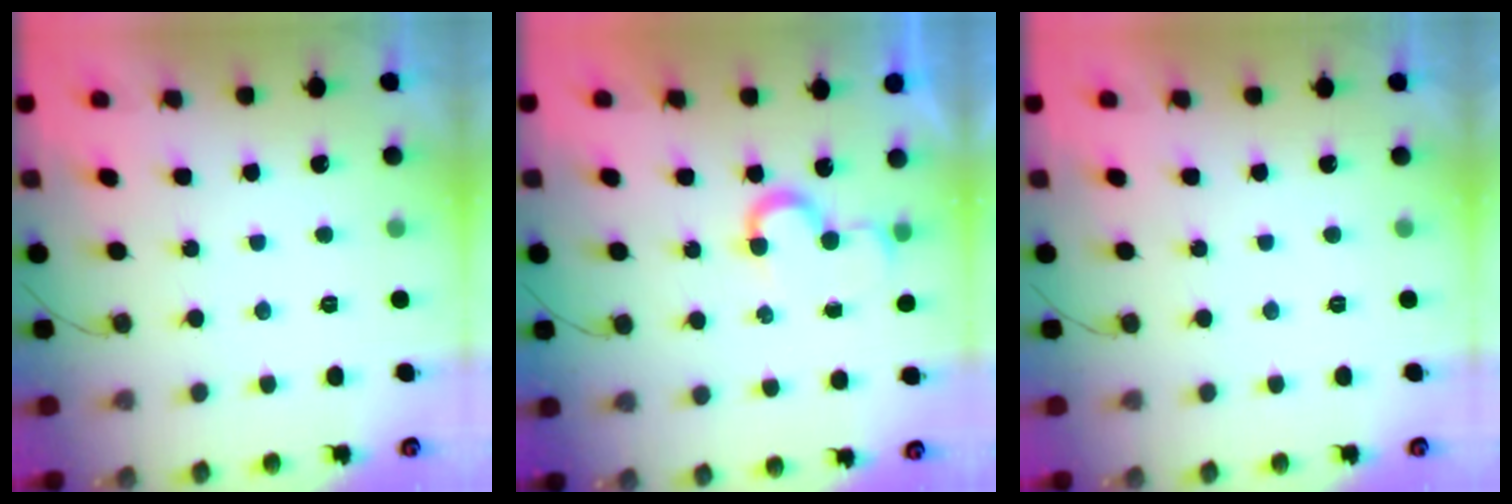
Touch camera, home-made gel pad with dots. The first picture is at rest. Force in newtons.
{"total": 5.2, "press": 5.1, "slide": 0.5}
{"total": 1.7, "press": 1.7, "slide": 0.1}